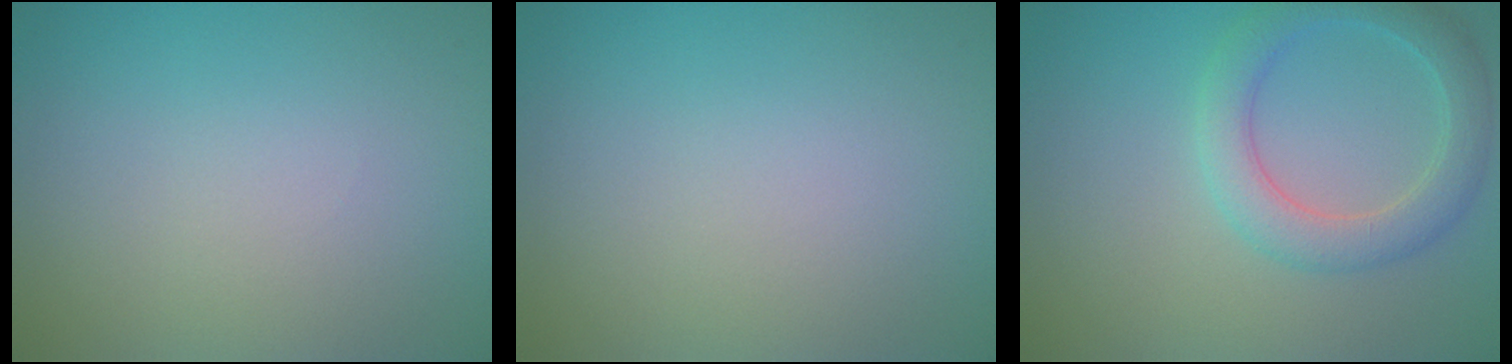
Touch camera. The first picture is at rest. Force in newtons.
{"total": 0.0}
{"total": 3.9, "press": 3.9, "slide": 0.1}